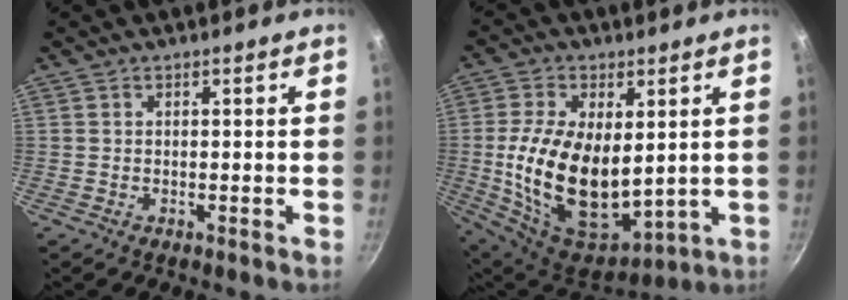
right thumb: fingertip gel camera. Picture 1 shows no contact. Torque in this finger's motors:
{"motor_torque": [1.10, 3.69, 1.78, -0.33, 0.30]}